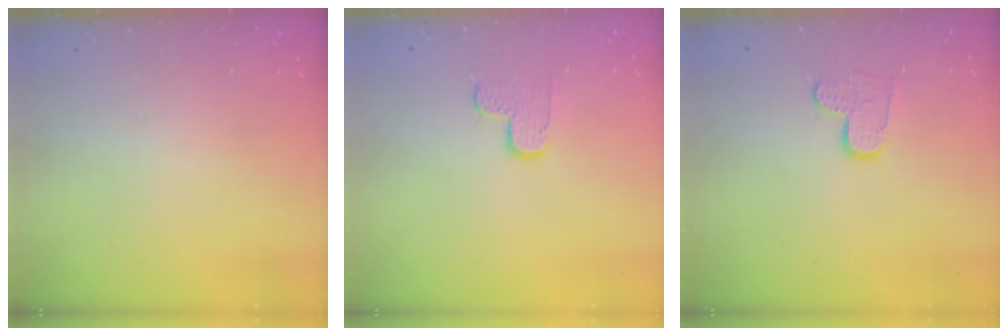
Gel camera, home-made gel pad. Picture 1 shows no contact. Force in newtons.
{"total": 6.1, "press": 6.1, "slide": 0.4}
{"total": 8.3, "press": 8.3, "slide": 0.5}